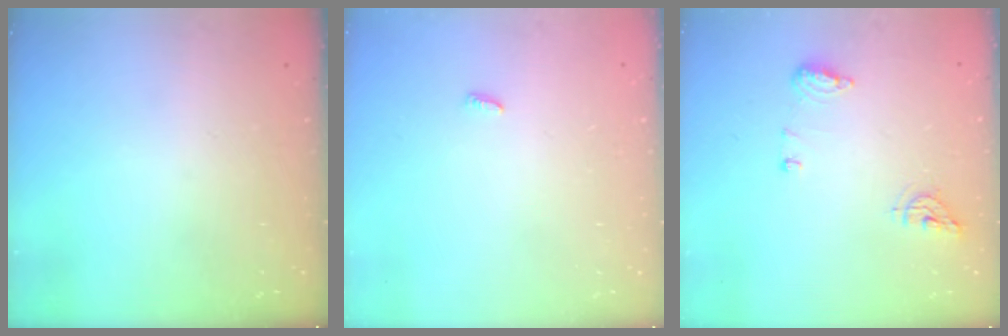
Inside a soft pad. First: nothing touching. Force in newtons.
{"total": 2.4, "press": 2.4, "slide": 0.2}
{"total": 7.9, "press": 7.8, "slide": 1.5}